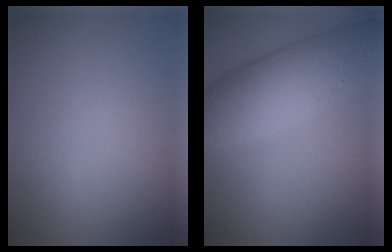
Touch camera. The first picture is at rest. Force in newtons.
{"total": 8.6, "press": 8.6, "slide": 0.3}